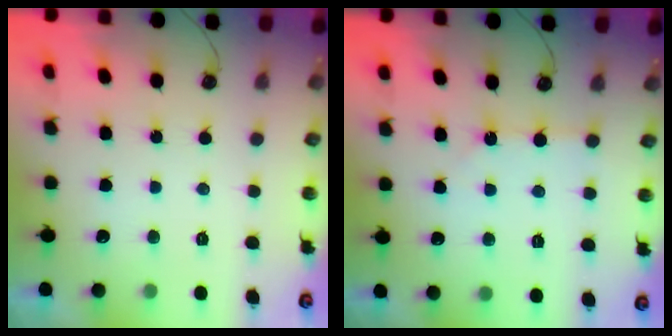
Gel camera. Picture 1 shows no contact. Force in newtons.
{"total": 2.5, "press": 2.5, "slide": 0.4}